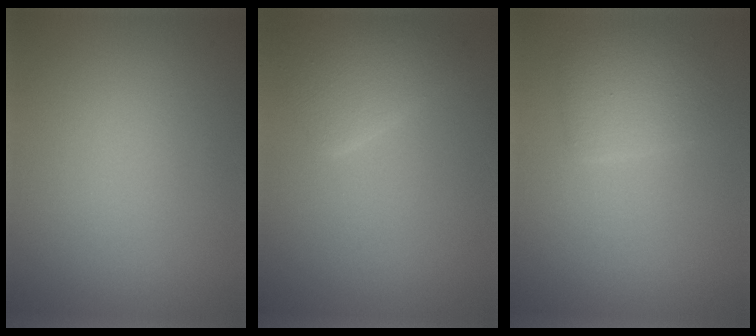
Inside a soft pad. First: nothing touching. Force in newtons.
{"total": 2.9, "press": 2.9, "slide": 0.1}
{"total": 2.4, "press": 2.4, "slide": 0.0}